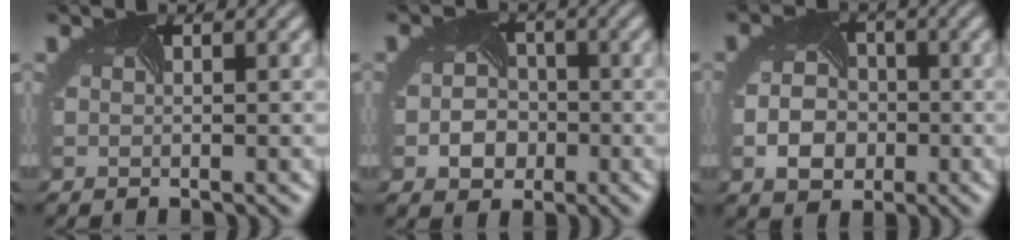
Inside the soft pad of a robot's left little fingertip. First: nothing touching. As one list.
[{"total": 3.8, "force": [-1.4, 3.1, 1.7], "torque": [-0.029, -0.003, -0.015]}, {"total": 4.1, "force": [-1.6, 3.1, 2.1], "torque": [-0.047, -0.006, -0.021]}]